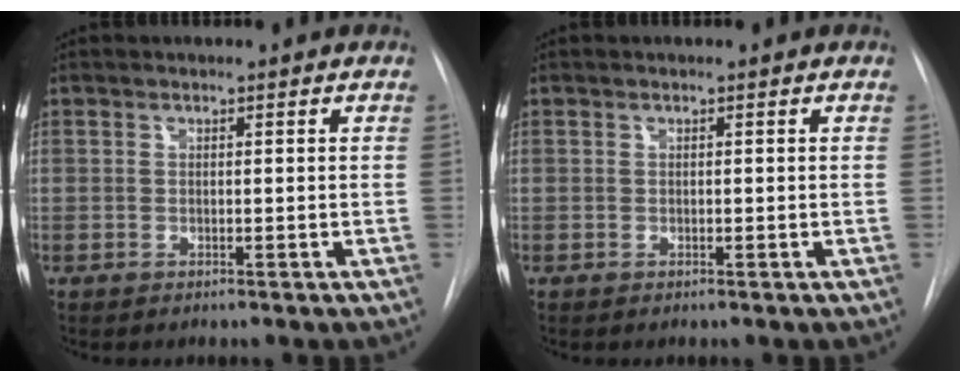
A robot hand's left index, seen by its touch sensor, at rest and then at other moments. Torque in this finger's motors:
{"motor_torque": [-0.24, 0.27, -0.07, -0.01]}